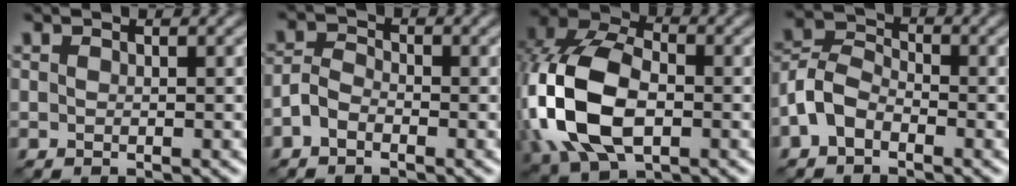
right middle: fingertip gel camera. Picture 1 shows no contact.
{"total": 2.1, "force": [-1.2, 1.1, 1.2], "torque": [-0.027, 0.006, -0.032]}
{"total": 11.9, "force": [-2.2, 8.0, 8.5], "torque": [-0.211, -0.013, -0.050]}
{"total": 3.7, "force": [-1.9, 2.3, 2.2], "torque": [-0.053, 0.009, -0.049]}